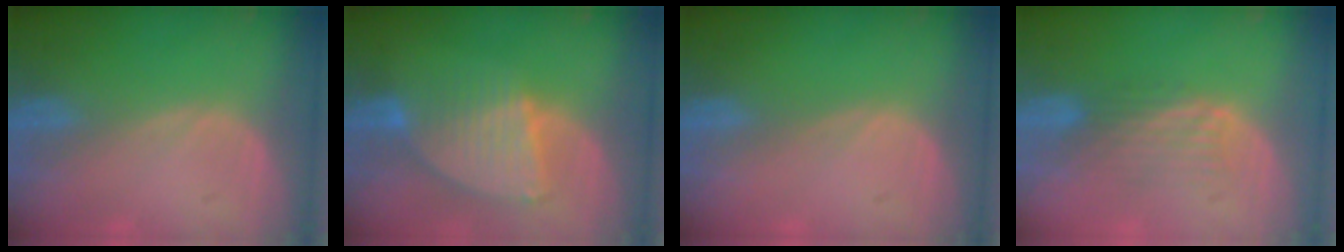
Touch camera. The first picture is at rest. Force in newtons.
{"total": 7.6, "press": 6.9, "slide": 3.3}
{"total": 0.0}
{"total": 4.5, "press": 3.8, "slide": 2.3}